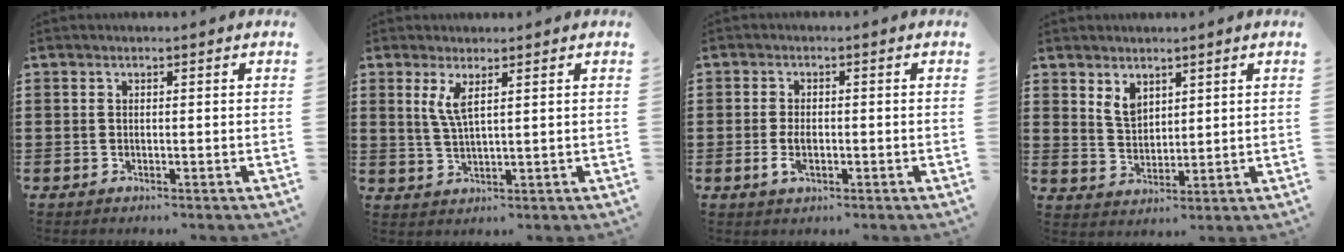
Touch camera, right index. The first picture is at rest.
{"total": 3.6, "force": [1.7, 0.6, 3.1], "torque": [-0.068, 0.000, 0.029]}
{"total": 3.0, "force": [-0.7, 1.4, 2.6], "torque": [-0.063, -0.008, -0.014]}
{"total": 3.7, "force": [2.5, 2.2, 1.6], "torque": [-0.040, 0.005, 0.046]}